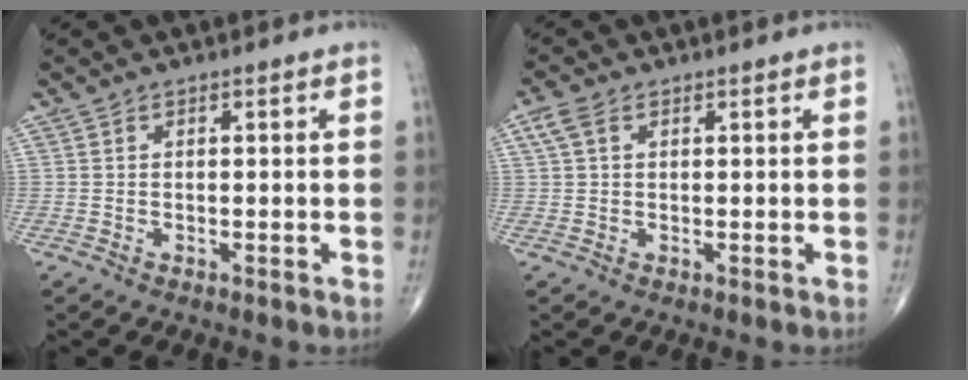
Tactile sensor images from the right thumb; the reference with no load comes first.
{"total": 2.8, "force": [1.1, 1.8, 1.9], "torque": [-0.050, 0.014, 0.024]}